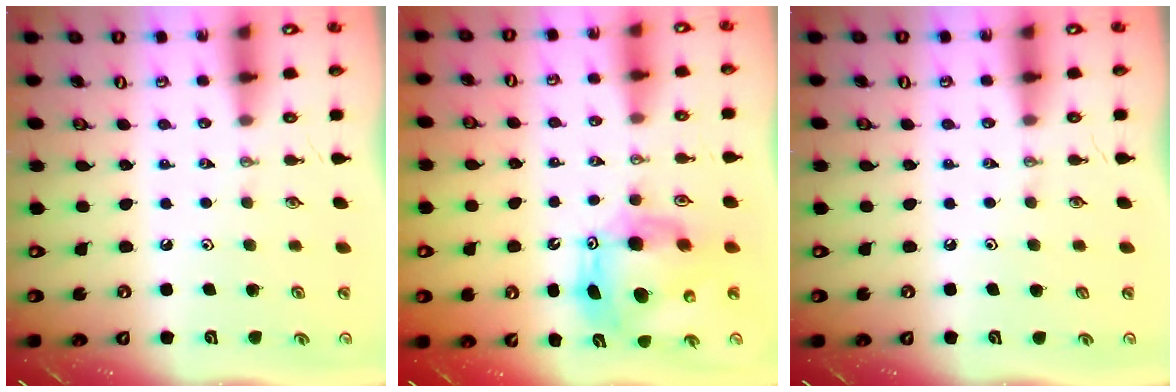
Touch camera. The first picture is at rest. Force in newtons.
{"total": 12.5, "press": 12.4, "slide": 1.2}
{"total": 1.4, "press": 0.2, "slide": 1.4}